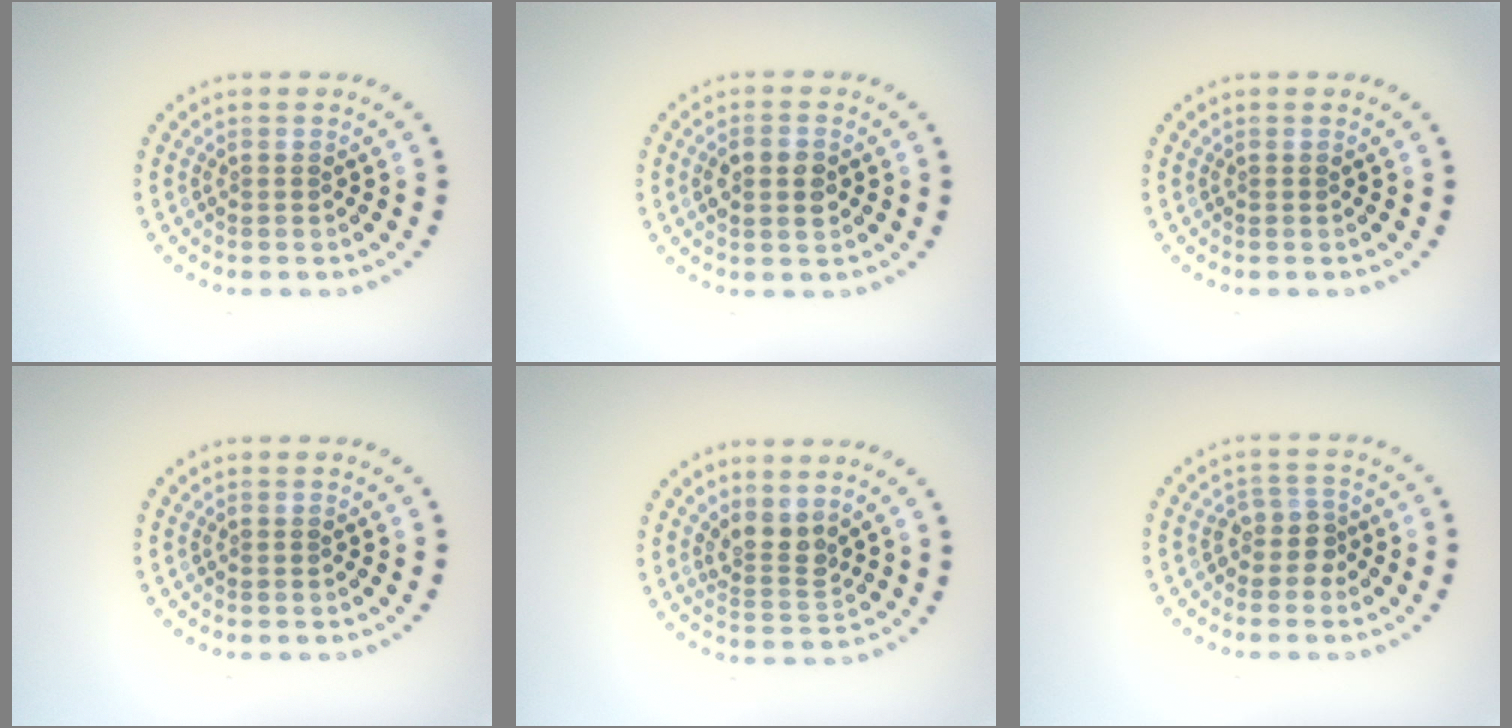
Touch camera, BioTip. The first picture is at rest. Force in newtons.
{"total": 2.6, "press": 2.6, "slide": 0.2}
{"total": 0.0}
{"total": 0.0}
{"total": 2.5, "press": 1.9, "slide": 1.6}
{"total": 1.9, "press": 1.6, "slide": 1.2}